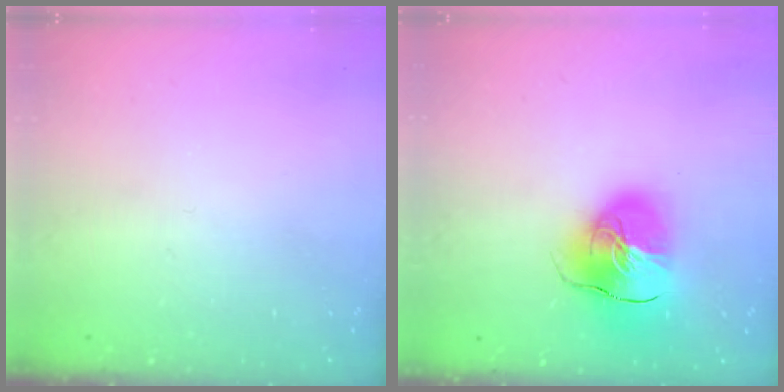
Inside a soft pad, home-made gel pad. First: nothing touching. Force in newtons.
{"total": 16.2, "press": 16.0, "slide": 2.3}